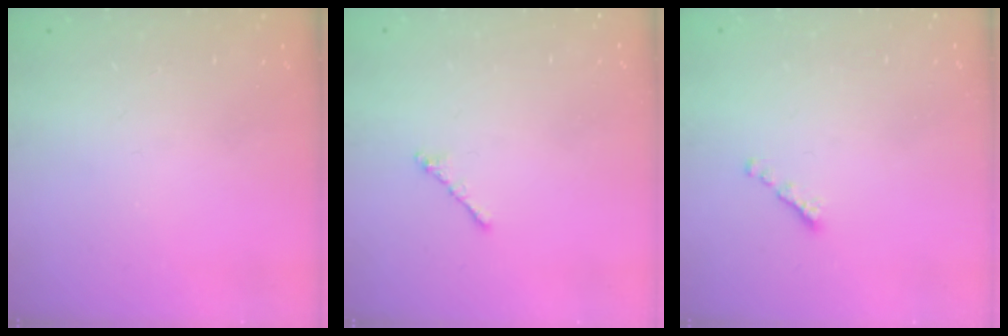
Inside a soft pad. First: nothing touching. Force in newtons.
{"total": 1.8, "press": 1.7, "slide": 0.6}
{"total": 1.5, "press": 1.4, "slide": 0.5}